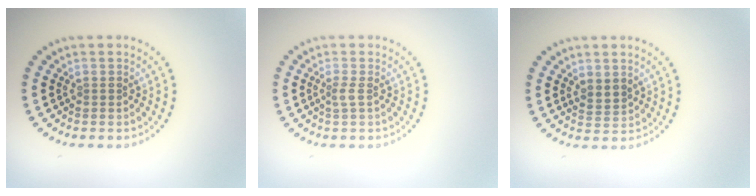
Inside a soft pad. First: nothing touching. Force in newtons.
{"total": 0.9, "press": 0.6, "slide": 0.7}
{"total": 1.6, "press": 1.4, "slide": 0.8}